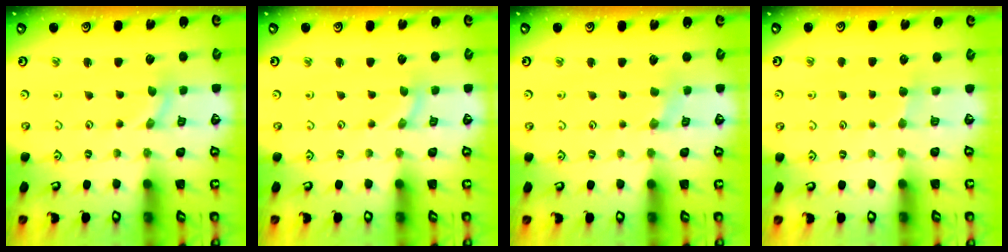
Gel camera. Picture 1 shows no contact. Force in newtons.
{"total": 0.0}
{"total": 1.8, "press": 1.7, "slide": 0.4}
{"total": 2.9, "press": 2.9, "slide": 0.5}